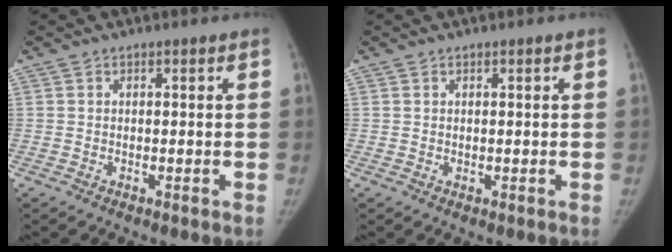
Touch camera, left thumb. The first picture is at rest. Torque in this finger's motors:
{"motor_torque": [-0.32, 0.20, 0.41, -0.15, 0.00]}